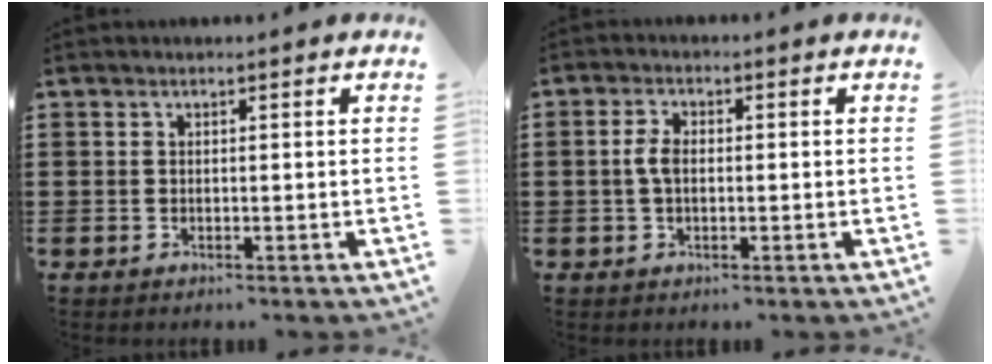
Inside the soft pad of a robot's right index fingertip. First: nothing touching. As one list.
[{"total": 3.0, "force": [-0.1, 1.5, 2.6], "torque": [-0.058, 0.002, -0.005]}]